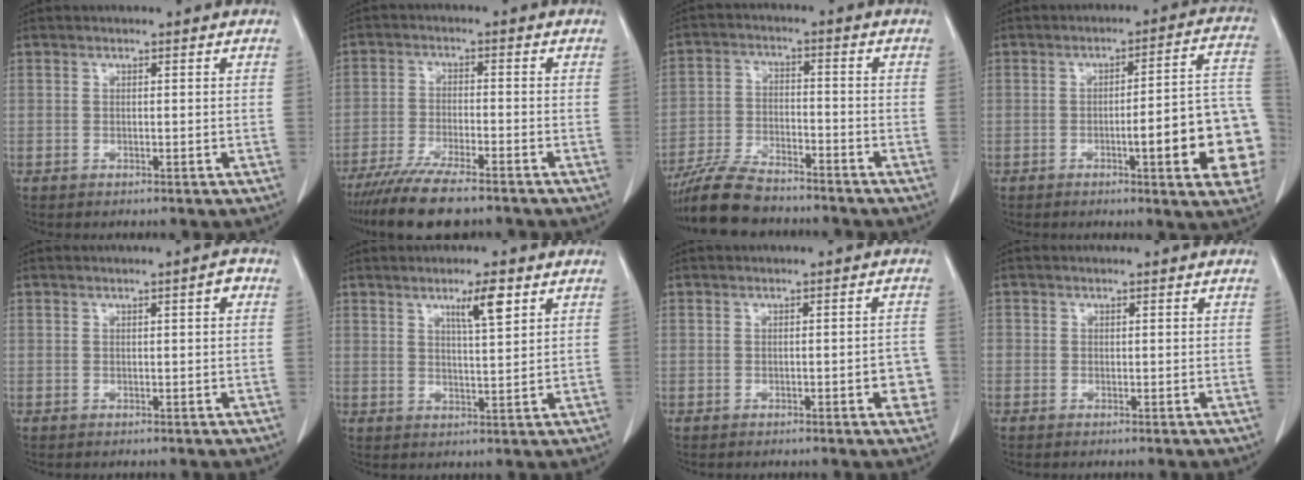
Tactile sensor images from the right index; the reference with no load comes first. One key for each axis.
{"total": 10.3, "fx": -8.5, "fy": 1.2, "fz": 5.7, "tx": -0.092, "ty": -0.026, "tz": -0.140}
{"total": 10.4, "fx": -9.2, "fy": 2.7, "fz": 4.1, "tx": -0.077, "ty": -0.017, "tz": -0.162}
{"total": 14.9, "fx": -4.0, "fy": 1.9, "fz": 14.2, "tx": -0.121, "ty": 0.026, "tz": -0.046}
{"total": 1.6, "fx": 0.5, "fy": 0.3, "fz": 1.5, "tx": -0.020, "ty": 0.005, "tz": 0.006}
{"total": 5.1, "fx": 2.8, "fy": 0.4, "fz": 4.2, "tx": -0.069, "ty": 0.001, "tz": 0.047}
{"total": 3.4, "fx": -1.3, "fy": 0.9, "fz": 3.1, "tx": -0.026, "ty": 0.001, "tz": -0.015}
{"total": 0.7, "fx": -0.2, "fy": 0.6, "fz": 0.4, "tx": -0.016, "ty": 0.009, "tz": -0.004}